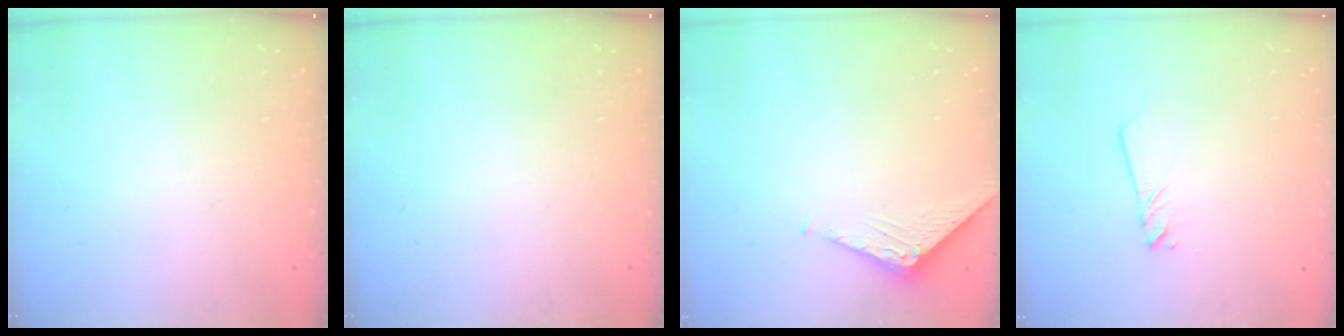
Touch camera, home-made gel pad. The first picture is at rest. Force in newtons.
{"total": 0.0}
{"total": 3.5, "press": 3.5, "slide": 0.3}
{"total": 2.0, "press": 2.0, "slide": 0.1}